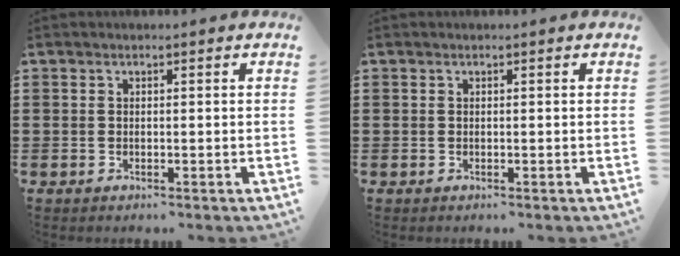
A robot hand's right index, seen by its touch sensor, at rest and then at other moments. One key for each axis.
{"total": 0.0}